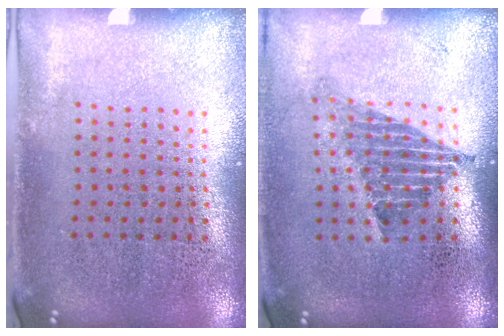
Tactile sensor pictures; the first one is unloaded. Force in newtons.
{"total": 1.3, "press": 1.0, "slide": 0.9}